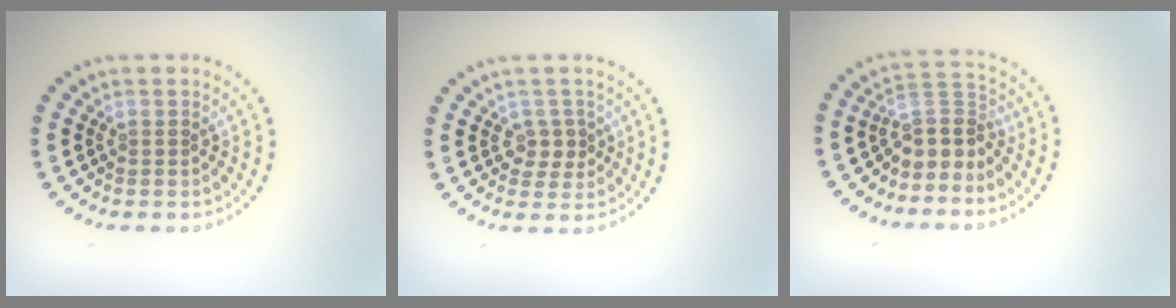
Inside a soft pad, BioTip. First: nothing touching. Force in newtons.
{"total": 1.8, "press": 1.7, "slide": 0.7}
{"total": 3.4, "press": 2.5, "slide": 2.3}